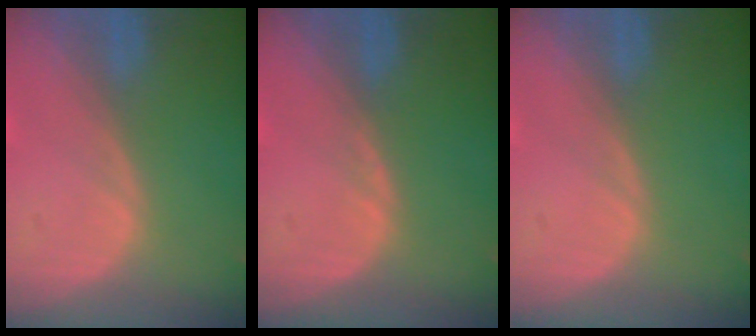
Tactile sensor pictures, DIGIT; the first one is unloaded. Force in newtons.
{"total": 0.5, "press": 0.5, "slide": 0.2}
{"total": 0.0}